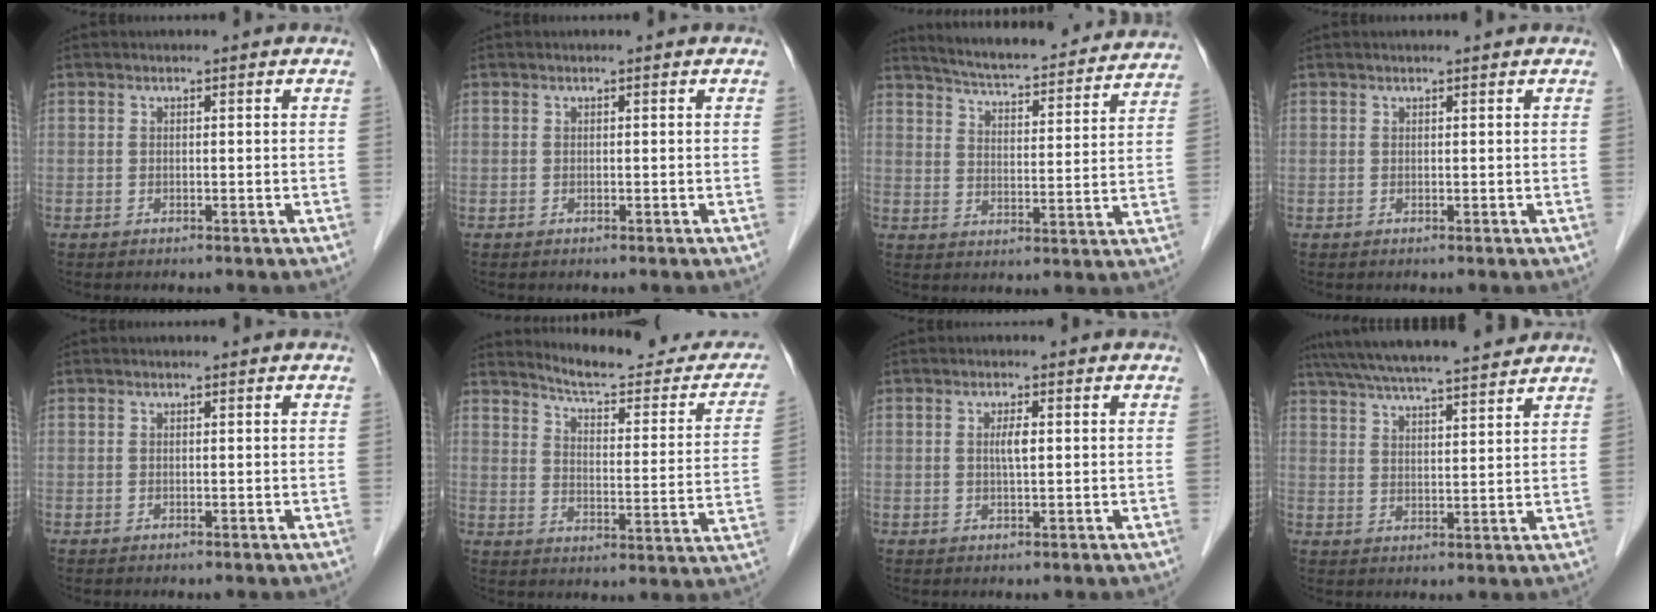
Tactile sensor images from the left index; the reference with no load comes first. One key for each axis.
{"total": 0.0}
{"total": 21.9, "fx": 20.3, "fy": 3.1, "fz": 7.5, "tx": -0.109, "ty": -0.020, "tz": 0.262}
{"total": 1.3, "fx": 1.1, "fy": 0.0, "fz": 0.7, "tx": -0.006, "ty": 0.015, "tz": 0.017}
{"total": 0.0}
{"total": 17.8, "fx": 16.6, "fy": 3.4, "fz": 5.4, "tx": -0.055, "ty": -0.056, "tz": 0.197}
{"total": 2.0, "fx": 0.0, "fy": 0.3, "fz": 2.0, "tx": -0.037, "ty": -0.002, "tz": 0.001}
{"total": 17.9, "fx": 15.9, "fy": 1.4, "fz": 8.1, "tx": -0.143, "ty": 0.036, "tz": 0.238}